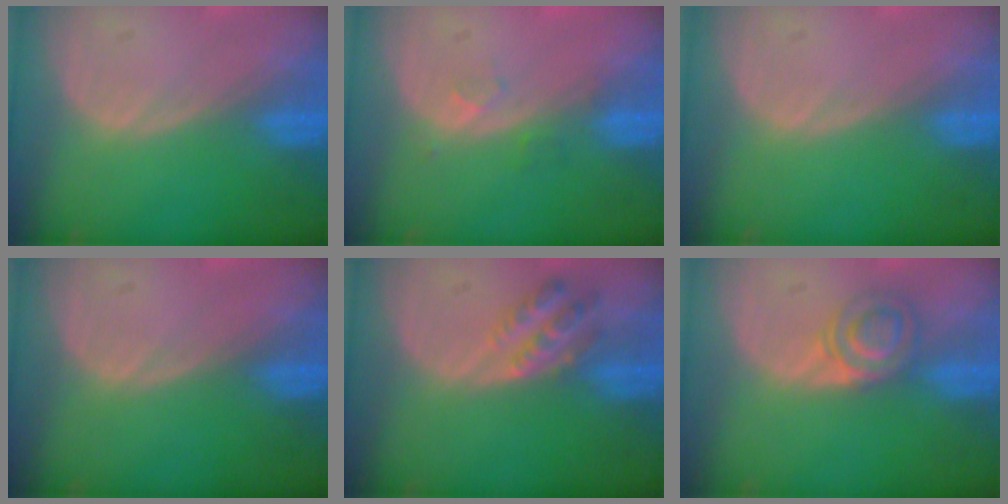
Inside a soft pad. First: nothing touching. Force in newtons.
{"total": 1.9, "press": 1.6, "slide": 1.0}
{"total": 0.0}
{"total": 0.0}
{"total": 4.6, "press": 4.0, "slide": 2.3}
{"total": 4.4, "press": 4.3, "slide": 0.9}